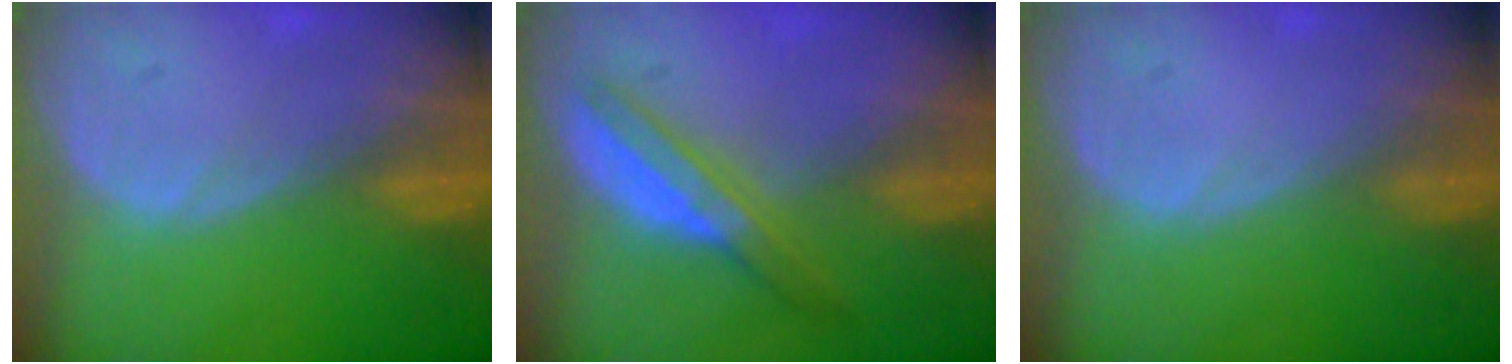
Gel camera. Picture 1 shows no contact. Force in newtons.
{"total": 5.1, "press": 5.0, "slide": 1.1}
{"total": 0.0}